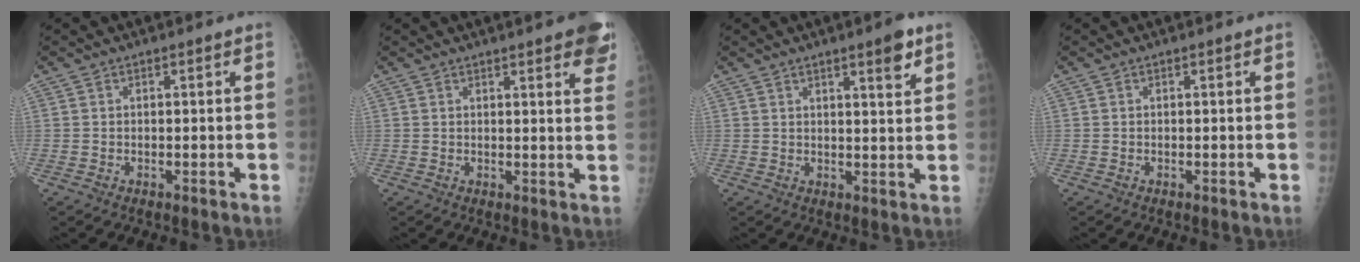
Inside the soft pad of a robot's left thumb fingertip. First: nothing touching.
{"total": 9.7, "force": [6.0, 2.2, 7.2], "torque": [-0.062, -0.013, 0.062]}
{"total": 5.0, "force": [3.1, 0.8, 3.9], "torque": [-0.050, -0.019, 0.042]}
{"total": 0.0}